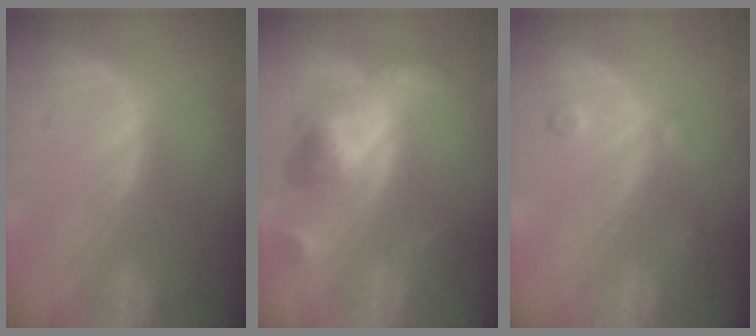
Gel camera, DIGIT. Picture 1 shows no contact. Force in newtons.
{"total": 7.2, "press": 7.2, "slide": 0.5}
{"total": 2.3, "press": 2.3, "slide": 0.2}